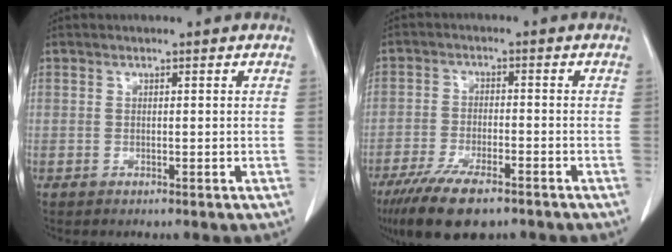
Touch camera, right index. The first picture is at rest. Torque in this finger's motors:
{"motor_torque": [-0.23, -0.16, -0.03, -0.03]}